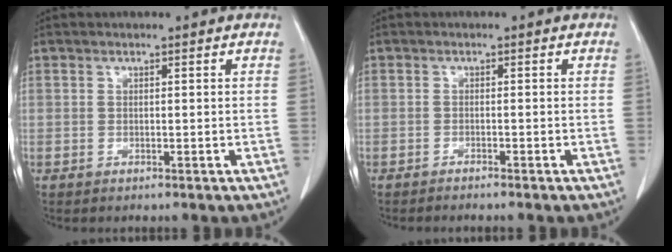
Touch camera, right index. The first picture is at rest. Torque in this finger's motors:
{"motor_torque": [0.02, 0.02, -0.08, 0.01]}